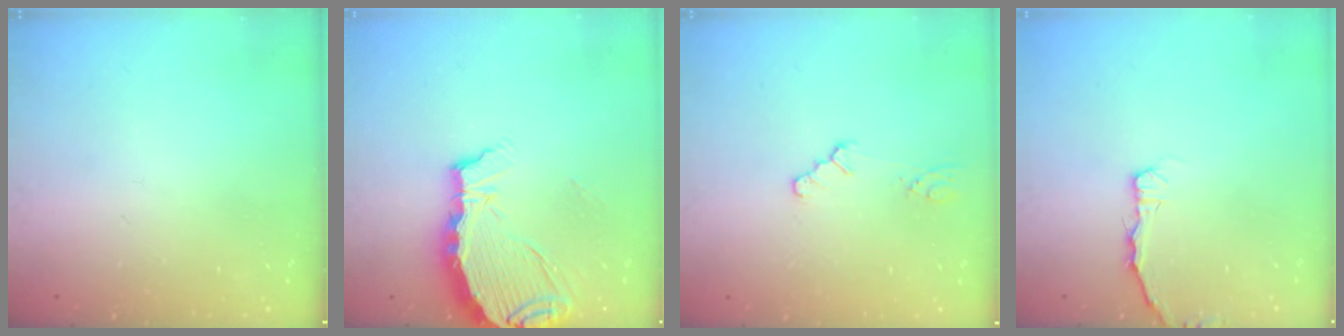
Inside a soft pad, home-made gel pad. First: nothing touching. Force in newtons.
{"total": 7.5, "press": 7.5, "slide": 0.8}
{"total": 1.0, "press": 1.0, "slide": 0.2}
{"total": 2.9, "press": 2.9, "slide": 0.4}